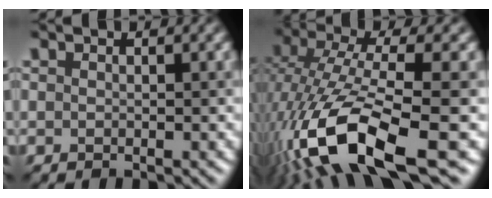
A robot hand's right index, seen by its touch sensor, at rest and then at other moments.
{"total": 13.0, "force": [-4.2, 4.8, 11.3], "torque": [-0.233, -0.004, -0.080]}